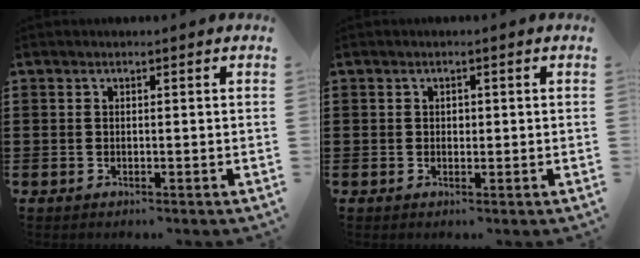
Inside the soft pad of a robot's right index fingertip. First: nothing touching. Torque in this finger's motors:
{"motor_torque": [0.39, 0.13, 0.00, 0.03]}